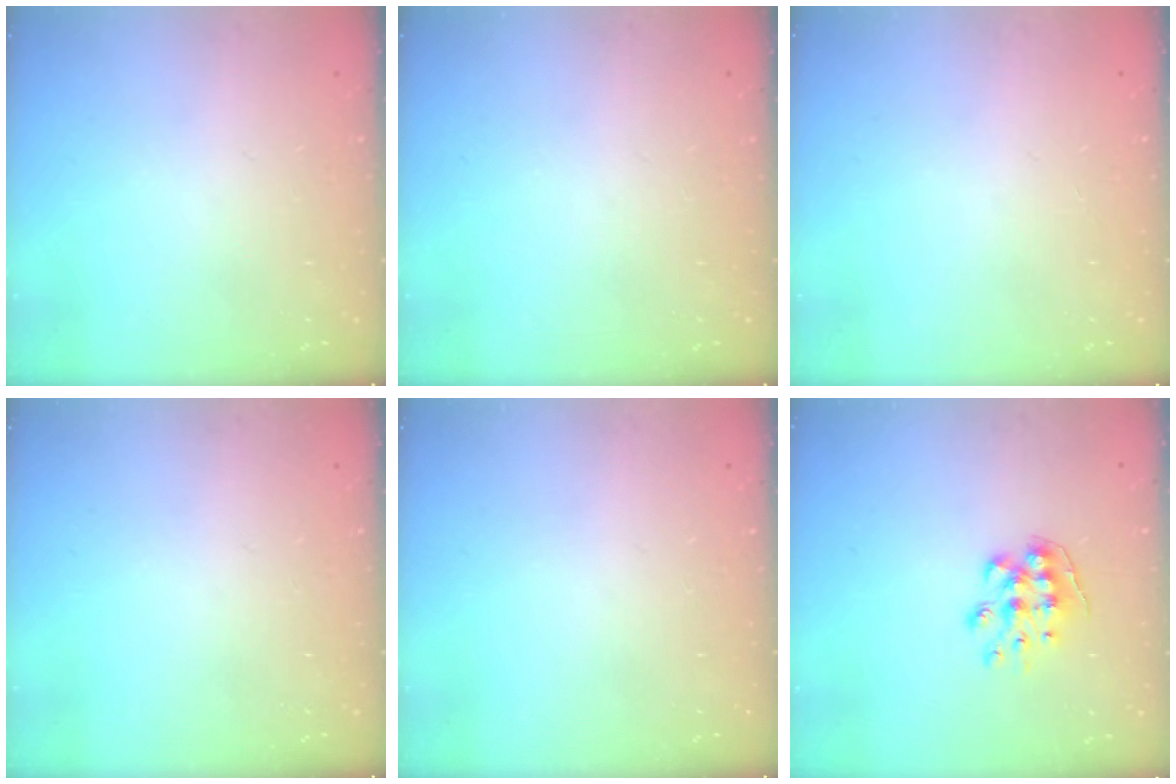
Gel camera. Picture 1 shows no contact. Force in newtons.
{"total": 0.0}
{"total": 0.7, "press": 0.7, "slide": 0.2}
{"total": 0.0}
{"total": 0.0}
{"total": 8.7, "press": 8.7, "slide": 0.6}